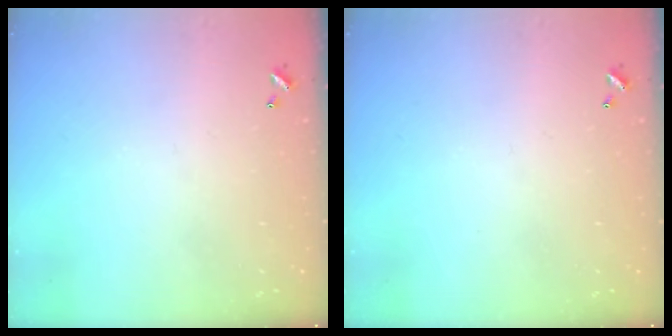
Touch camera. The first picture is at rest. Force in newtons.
{"total": 0.0}